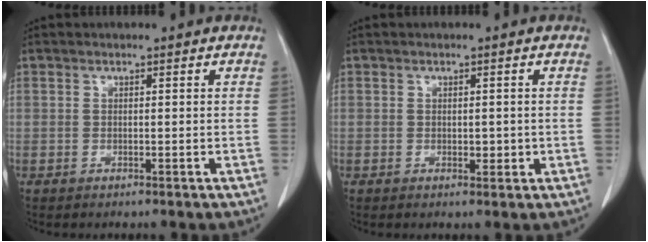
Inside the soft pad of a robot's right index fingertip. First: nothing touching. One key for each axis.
{"total": 1.5, "fx": 0.0, "fy": 1.0, "fz": 1.2, "tx": -0.009, "ty": 0.001, "tz": 0.006}